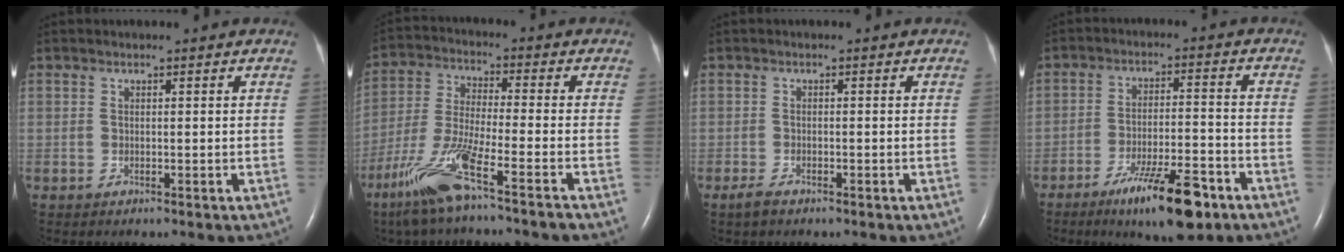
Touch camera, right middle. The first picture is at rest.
{"total": 11.3, "force": [-7.0, -0.1, 8.8], "torque": [-0.195, -0.025, -0.142]}
{"total": 1.7, "force": [-1.2, 0.6, 1.0], "torque": [-0.027, -0.003, -0.023]}
{"total": 11.4, "force": [-7.2, 2.0, 8.6], "torque": [-0.147, -0.015, -0.112]}